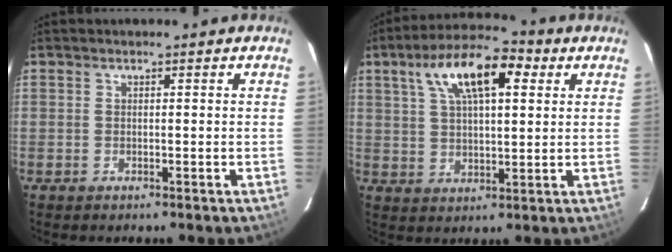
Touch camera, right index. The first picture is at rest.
{"total": 13.7, "force": [6.0, 5.4, 11.1], "torque": [-0.199, 0.032, 0.098]}